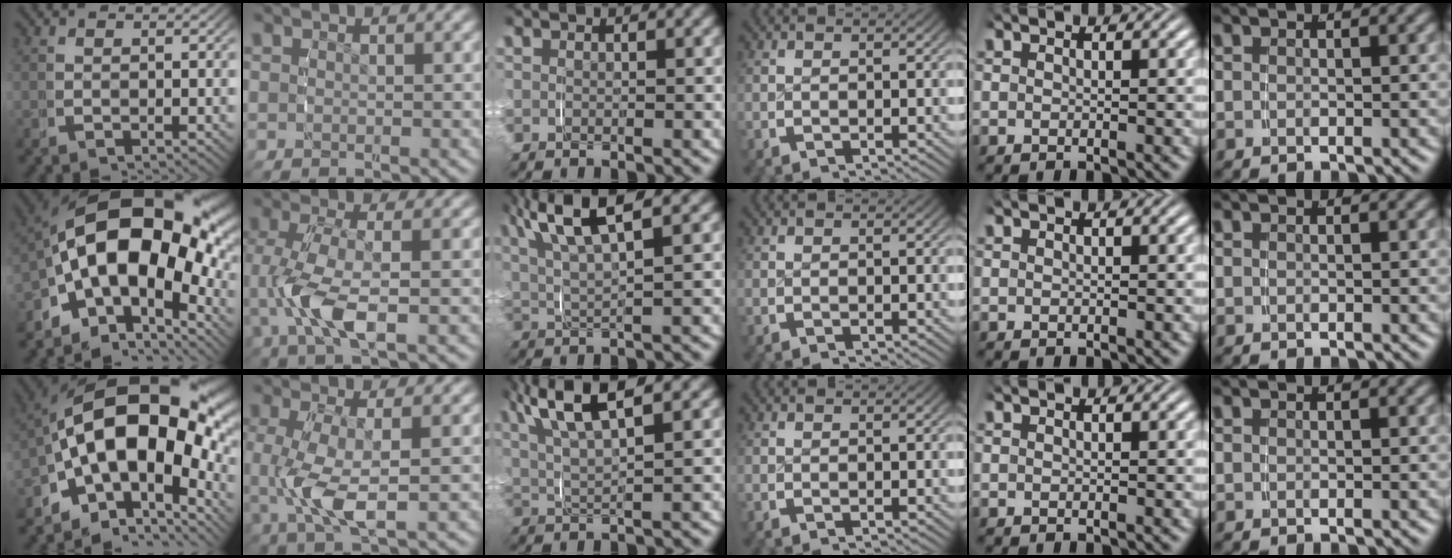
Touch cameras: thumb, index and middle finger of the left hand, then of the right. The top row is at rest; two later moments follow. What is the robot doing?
{"motion": "grasp_and_lifting", "object": "paper plate"}